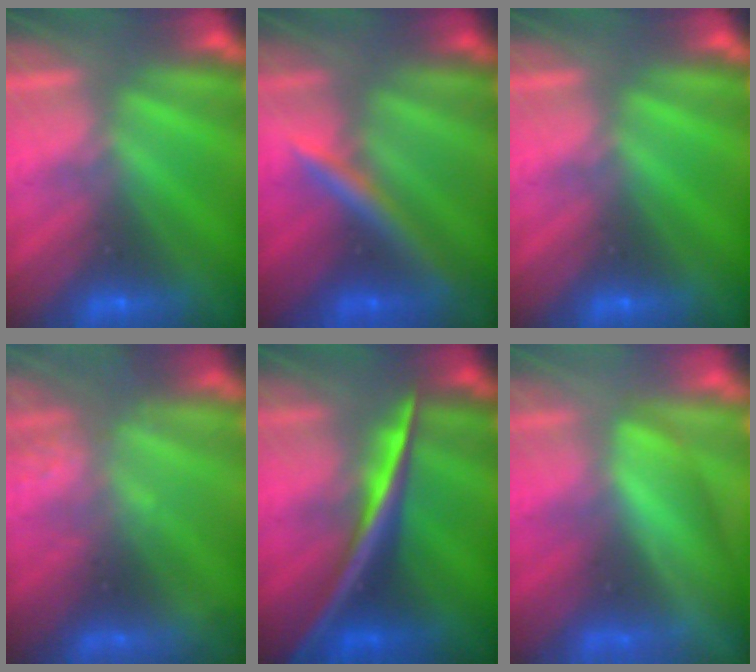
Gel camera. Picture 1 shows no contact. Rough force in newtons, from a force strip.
{"total": 2.4}
{"total": 0.0}
{"total": 2.3}
{"total": 2.6}
{"total": 4.1}